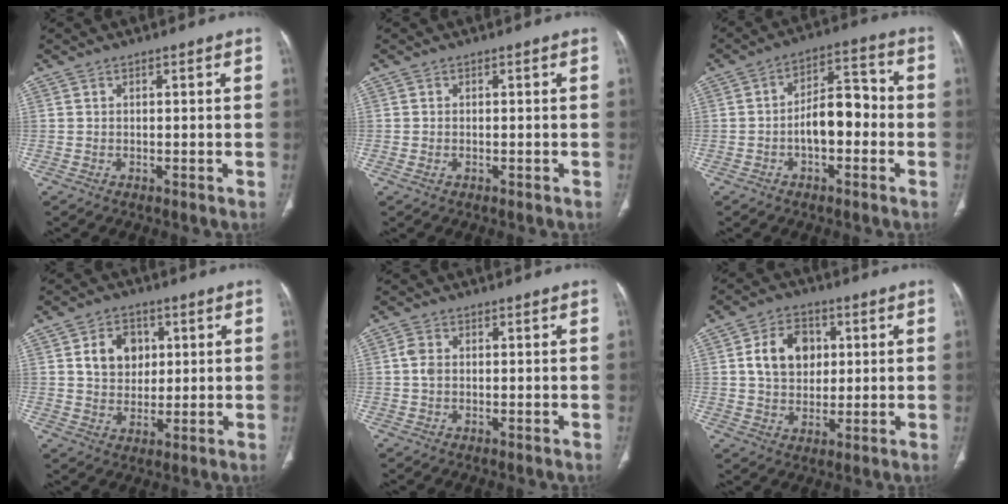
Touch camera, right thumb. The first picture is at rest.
{"total": 0.9, "force": [-0.3, 0.6, 0.6], "torque": [-0.016, 0.004, -0.002]}
{"total": 9.4, "force": [-2.0, 5.1, 7.7], "torque": [-0.106, 0.041, -0.040]}
{"total": 8.4, "force": [2.3, 6.6, 4.6], "torque": [-0.038, -0.008, 0.041]}
{"total": 2.4, "force": [0.1, 1.7, 1.7], "torque": [-0.040, 0.002, -0.002]}
{"total": 10.4, "force": [2.3, 7.9, 6.5], "torque": [-0.080, 0.000, 0.039]}